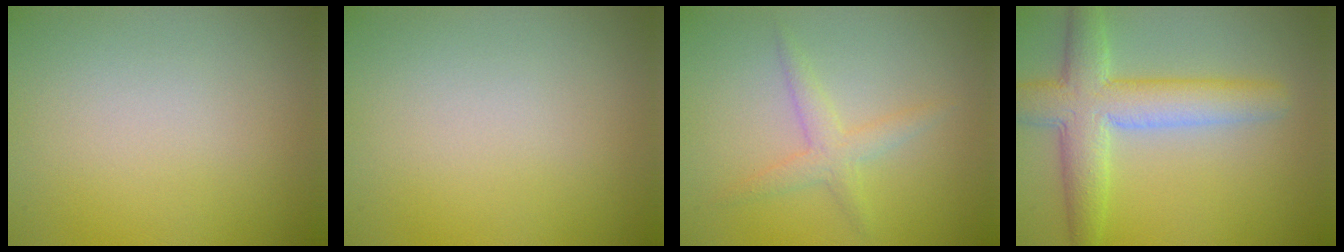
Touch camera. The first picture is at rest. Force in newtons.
{"total": 0.0}
{"total": 2.1, "press": 2.1, "slide": 0.1}
{"total": 6.1, "press": 6.1, "slide": 0.3}